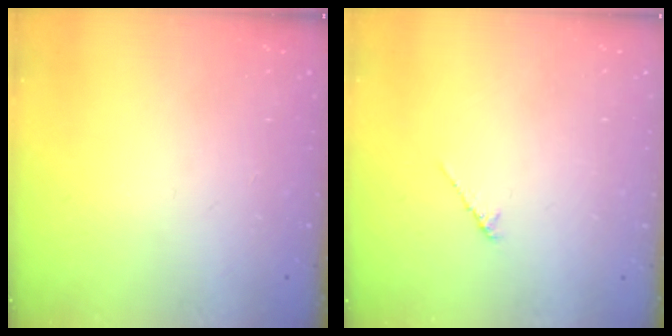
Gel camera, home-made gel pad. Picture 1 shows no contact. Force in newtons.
{"total": 1.6, "press": 1.5, "slide": 0.5}